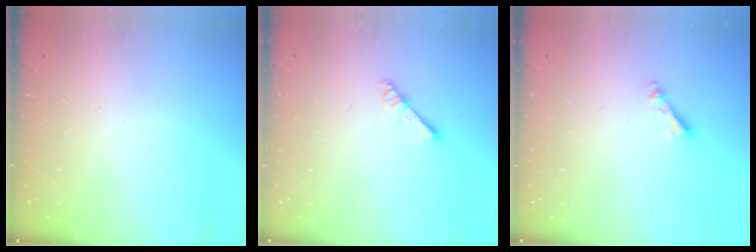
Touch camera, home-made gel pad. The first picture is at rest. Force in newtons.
{"total": 3.3, "press": 3.3, "slide": 0.3}
{"total": 3.8, "press": 3.8, "slide": 0.3}